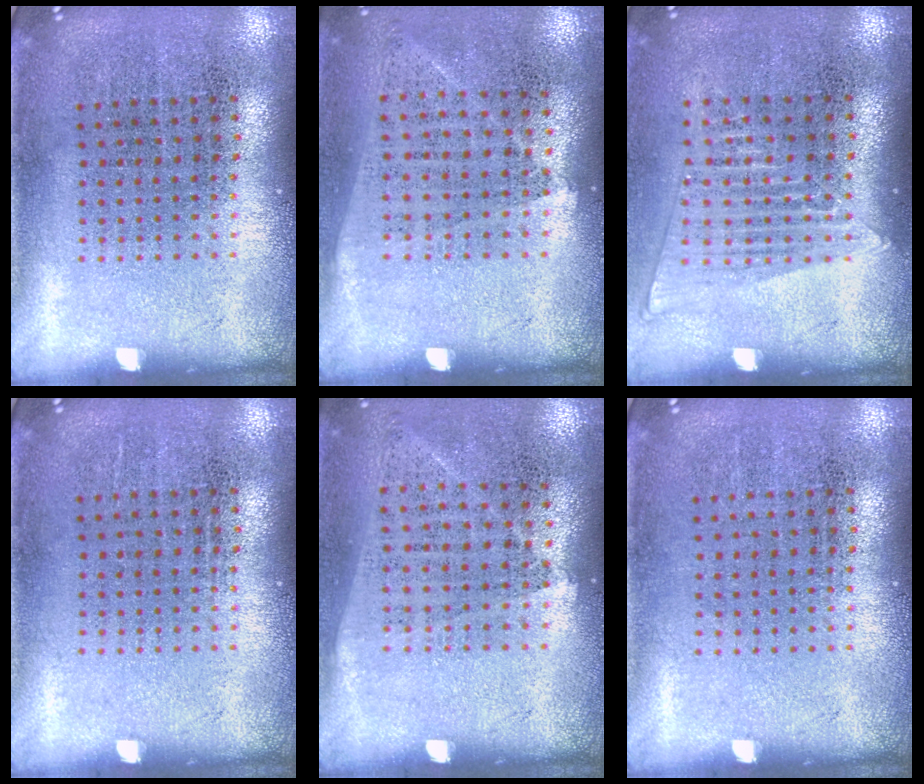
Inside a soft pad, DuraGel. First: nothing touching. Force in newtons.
{"total": 1.0, "press": 0.8, "slide": 0.5}
{"total": 1.4, "press": 1.3, "slide": 0.6}
{"total": 0.0}
{"total": 1.0, "press": 0.8, "slide": 0.5}
{"total": 0.0}